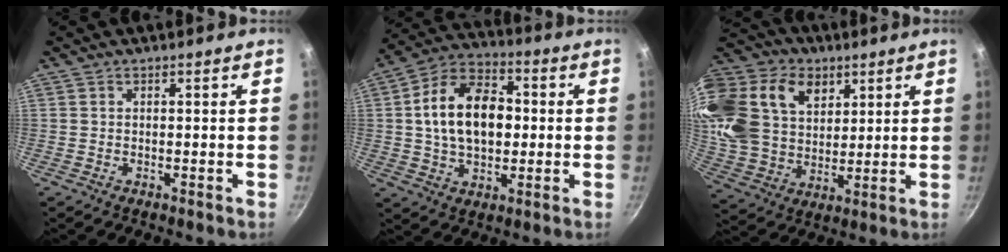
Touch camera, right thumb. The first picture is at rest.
{"total": 16.4, "force": [1.1, 10.8, 12.3], "torque": [-0.177, 0.024, 0.006]}
{"total": 28.8, "force": [12.0, 20.6, 16.3], "torque": [-0.353, 0.018, 0.224]}